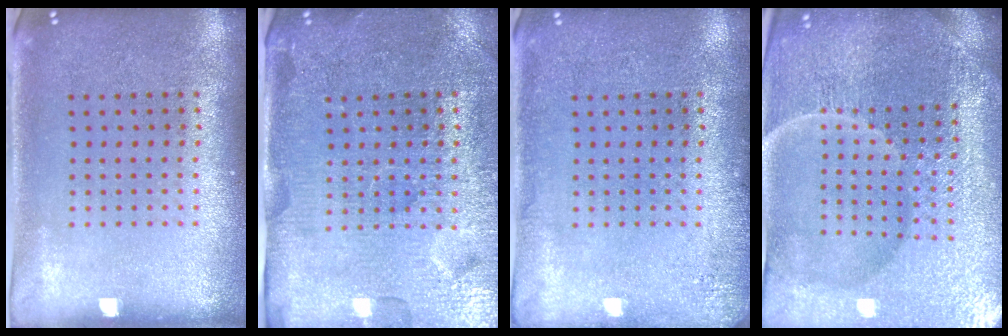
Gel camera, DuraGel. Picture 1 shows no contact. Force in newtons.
{"total": 4.3, "press": 4.0, "slide": 1.5}
{"total": 1.6, "press": 1.6, "slide": 0.3}
{"total": 6.1, "press": 5.5, "slide": 2.5}